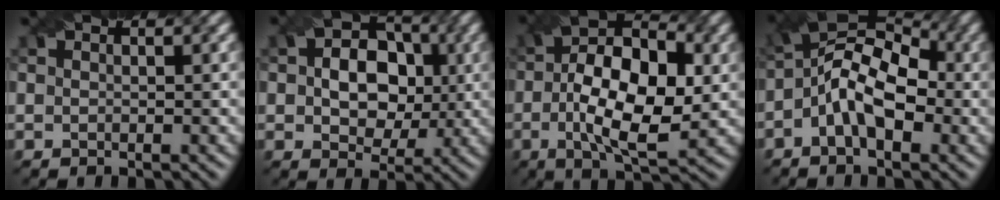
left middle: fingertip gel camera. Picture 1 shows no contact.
{"total": 7.0, "force": [0.4, 5.1, 4.8], "torque": [-0.068, 0.005, -0.001]}
{"total": 10.6, "force": [-0.5, 5.1, 9.2], "torque": [-0.161, 0.004, -0.012]}
{"total": 8.2, "force": [-1.0, 4.4, 6.8], "torque": [-0.112, 0.021, -0.024]}